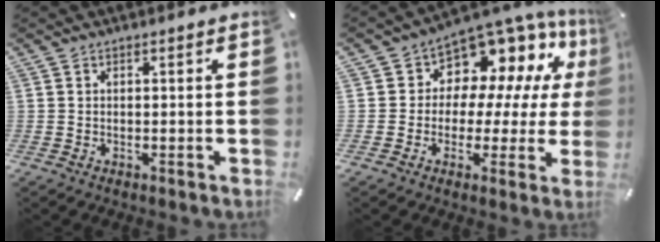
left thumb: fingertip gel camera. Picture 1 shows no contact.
{"total": 9.7, "force": [6.7, 6.6, 2.4], "torque": [-0.053, -0.072, 0.125]}